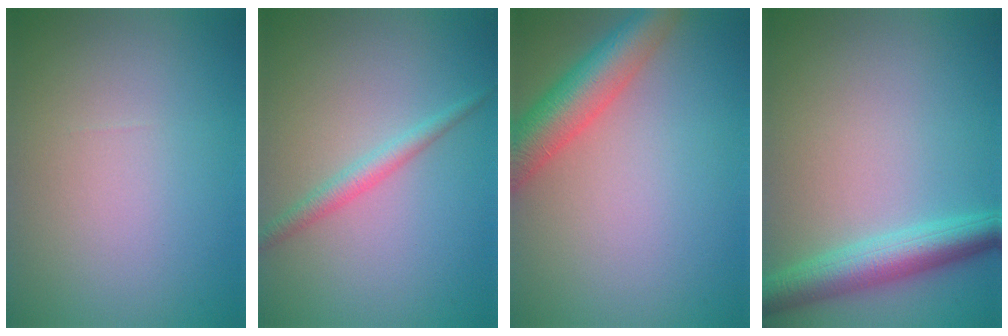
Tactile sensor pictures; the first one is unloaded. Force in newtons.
{"total": 1.8, "press": 1.8, "slide": 0.1}
{"total": 5.8, "press": 5.8, "slide": 0.4}
{"total": 4.6, "press": 4.6, "slide": 0.1}